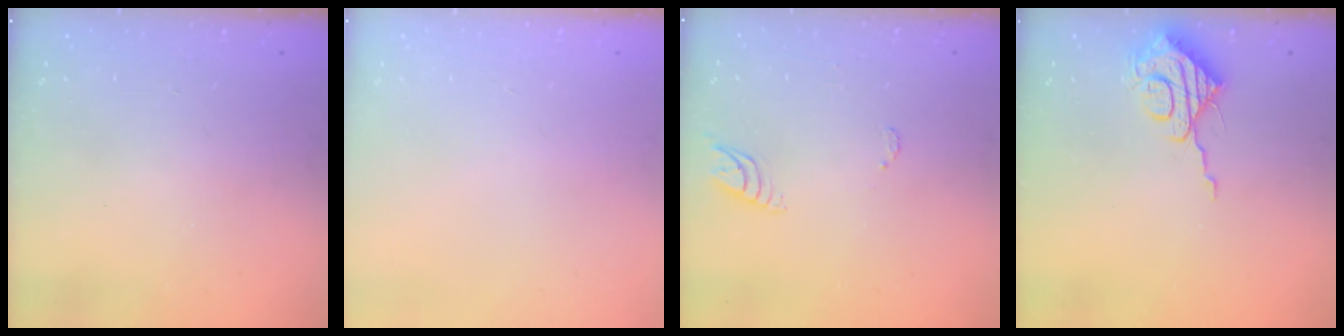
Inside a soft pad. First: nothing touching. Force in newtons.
{"total": 0.0}
{"total": 5.1, "press": 5.0, "slide": 0.5}
{"total": 9.1, "press": 9.1, "slide": 0.7}